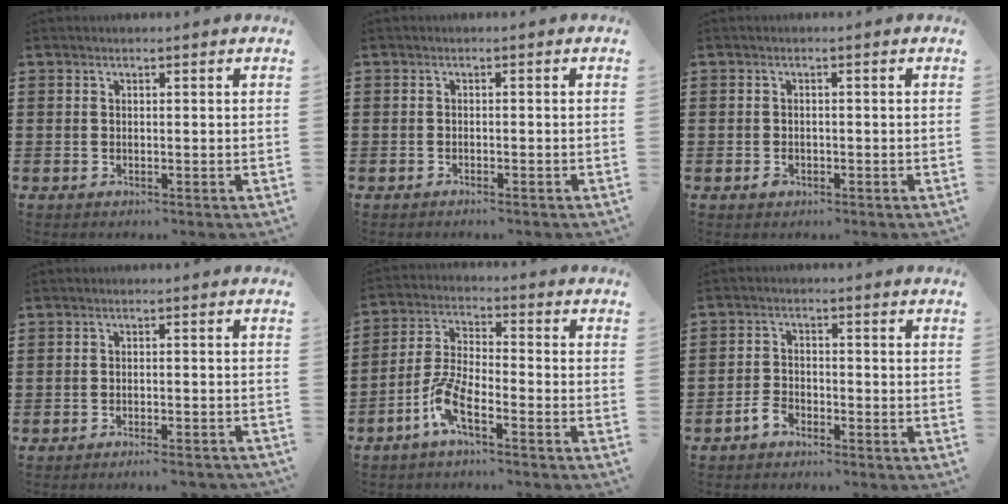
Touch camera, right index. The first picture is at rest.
{"total": 0.7, "force": [-0.7, 0.0, 0.1], "torque": [-0.004, -0.002, -0.014]}
{"total": 1.1, "force": [-0.6, 0.7, 0.6], "torque": [-0.014, -0.003, -0.010]}
{"total": 2.0, "force": [-1.9, -0.1, 0.5], "torque": [-0.010, 0.000, -0.038]}
{"total": 7.0, "force": [-4.5, 1.8, 5.1], "torque": [-0.139, -0.012, -0.094]}
{"total": 2.9, "force": [-2.3, 1.4, 1.1], "torque": [-0.030, 0.003, -0.048]}